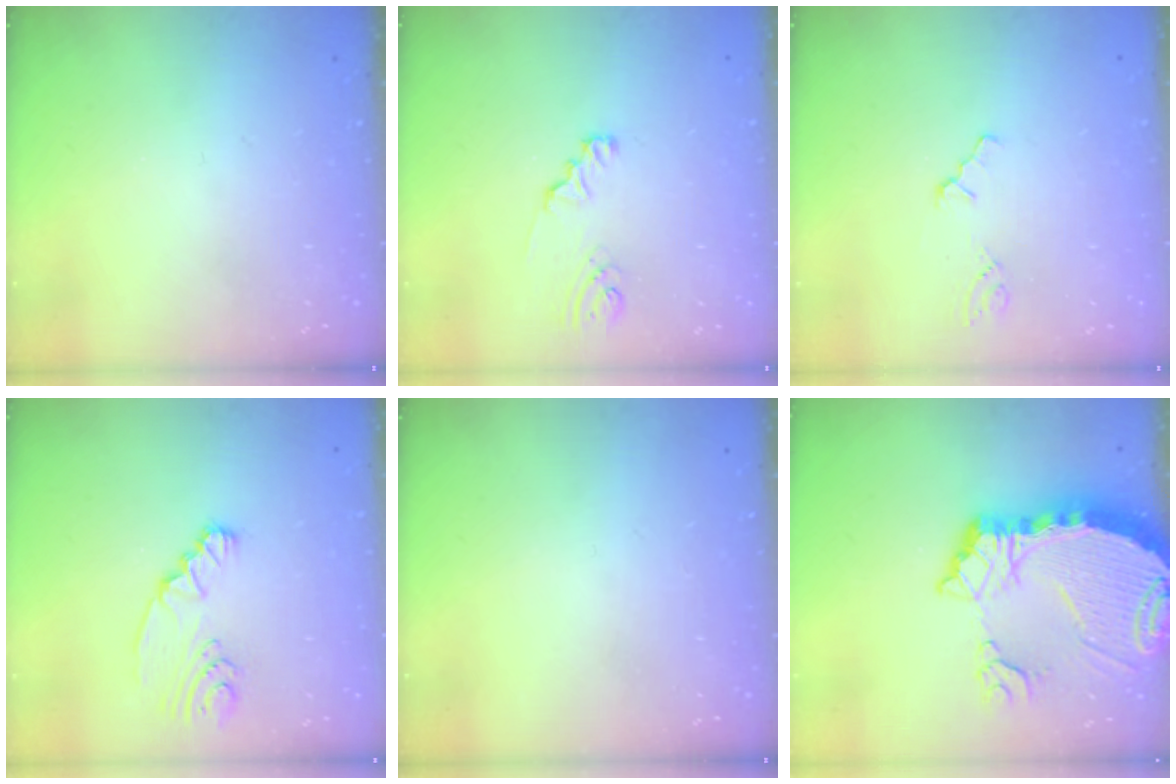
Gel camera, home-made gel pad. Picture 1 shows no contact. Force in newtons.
{"total": 2.3, "press": 2.3, "slide": 0.1}
{"total": 0.0}
{"total": 4.5, "press": 4.5, "slide": 0.5}
{"total": 0.0}
{"total": 12.3, "press": 12.2, "slide": 1.4}